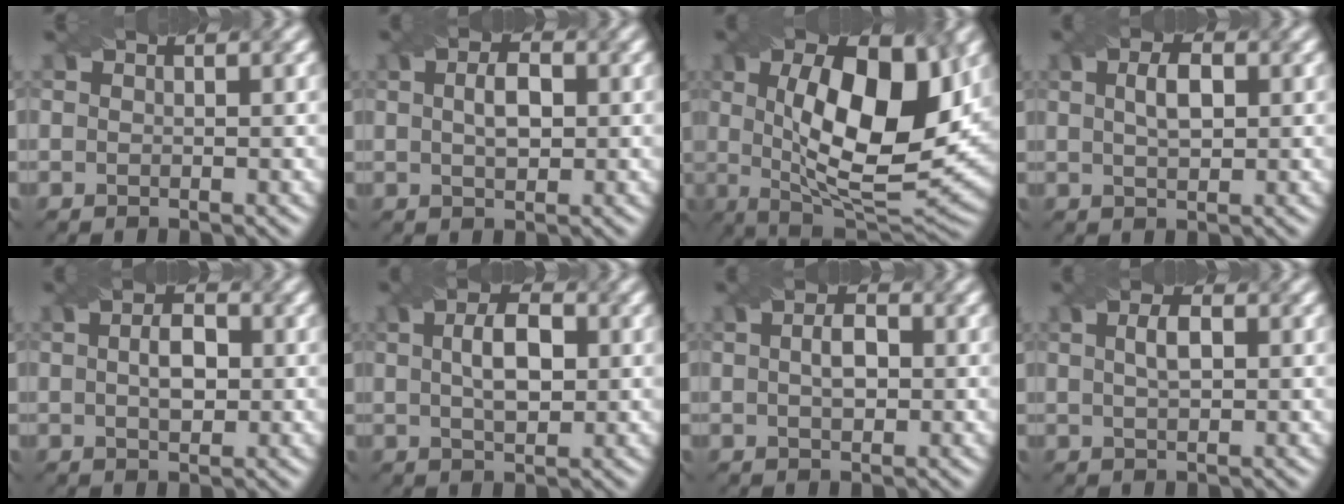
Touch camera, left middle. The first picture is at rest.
{"total": 2.7, "force": [0.2, 1.4, 2.3], "torque": [-0.051, 0.006, 0.007]}
{"total": 13.1, "force": [1.8, 5.4, 11.8], "torque": [-0.181, 0.000, 0.031]}
{"total": 2.7, "force": [0.6, 1.2, 2.3], "torque": [-0.049, 0.006, 0.014]}
{"total": 3.0, "force": [0.0, 1.6, 2.5], "torque": [-0.052, 0.005, 0.001]}
{"total": 4.3, "force": [0.6, 2.1, 3.8], "torque": [-0.071, 0.006, 0.010]}
{"total": 2.3, "force": [0.0, 1.3, 2.0], "torque": [-0.040, 0.006, 0.000]}
{"total": 2.1, "force": [0.4, 0.9, 1.9], "torque": [-0.038, 0.005, 0.009]}